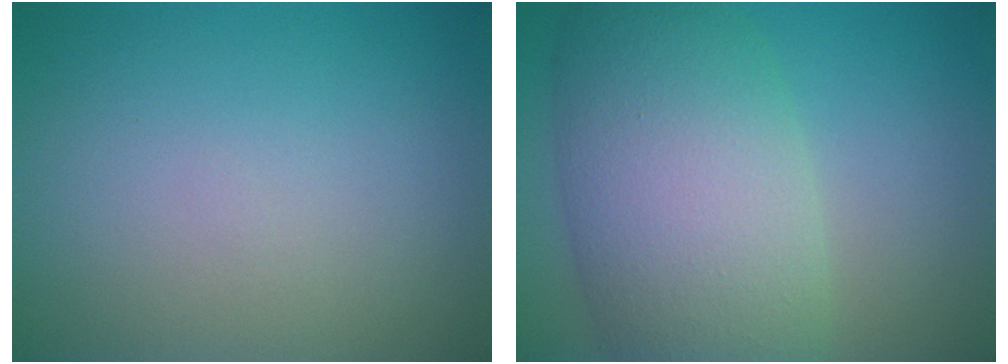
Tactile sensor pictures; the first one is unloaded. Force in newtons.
{"total": 10.1, "press": 10.0, "slide": 0.5}